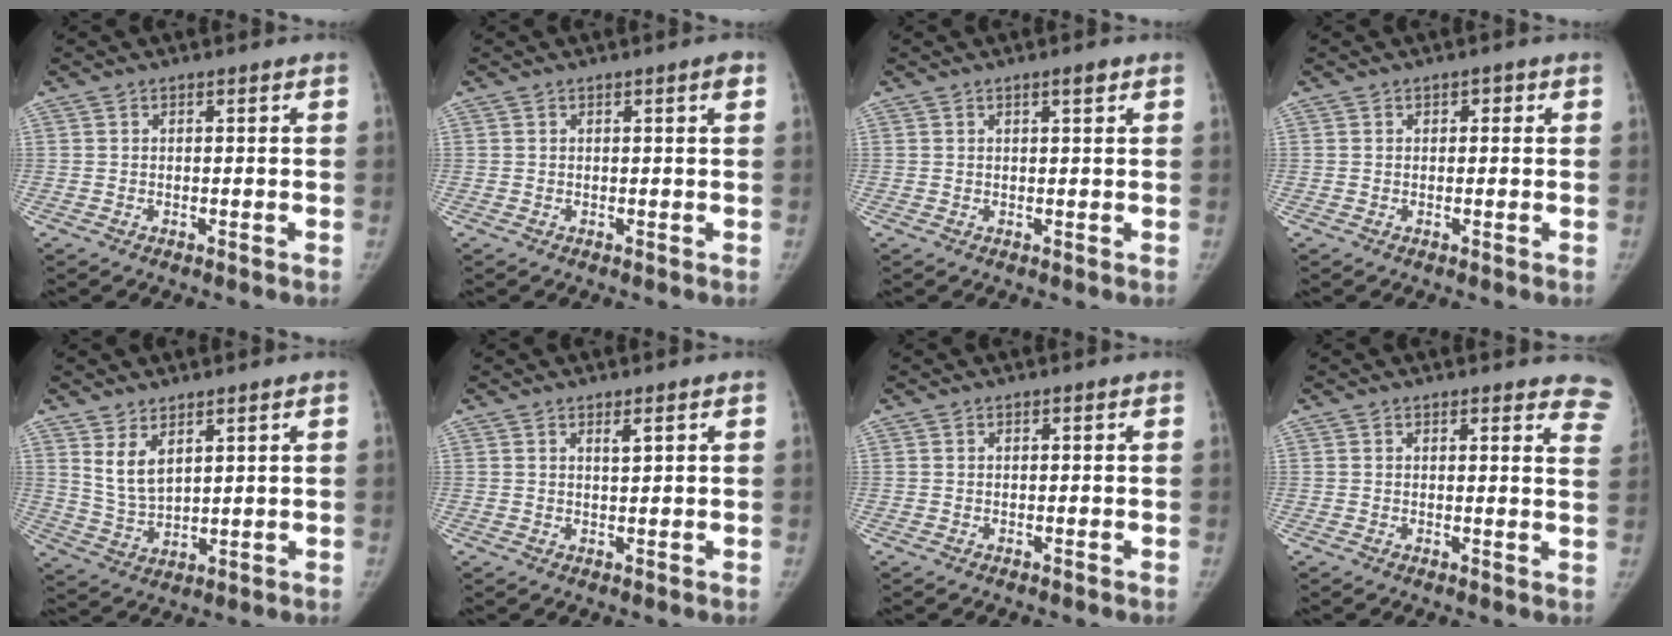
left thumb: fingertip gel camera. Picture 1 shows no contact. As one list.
[{"total": 1.3, "force": [0.5, 0.0, 1.2], "torque": [-0.019, 0.000, 0.008]}, {"total": 1.5, "force": [0.9, 0.3, 1.2], "torque": [-0.016, -0.002, 0.014]}, {"total": 1.0, "force": [0.3, 0.8, 0.5], "torque": [0.006, 0.005, -0.001]}, {"total": 6.0, "force": [3.4, 2.9, 4.1], "torque": [-0.069, -0.027, 0.079]}, {"total": 1.3, "force": [0.8, 0.2, 1.0], "torque": [-0.017, -0.006, 0.015]}, {"total": 0.0}, {"total": 7.6, "force": [7.1, 2.0, 2.1], "torque": [0.020, -0.036, 0.044]}]